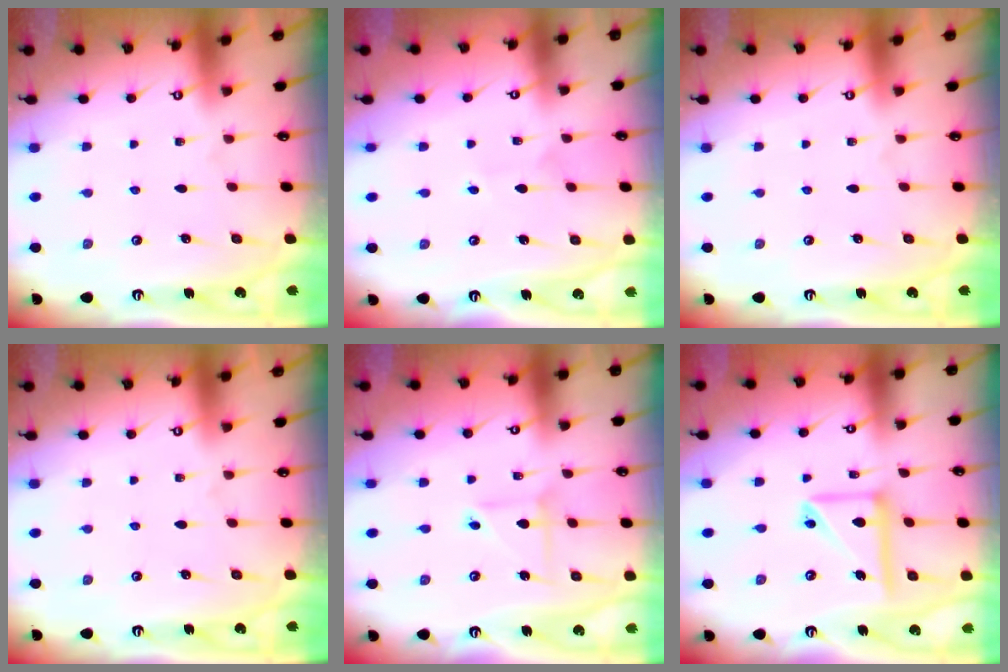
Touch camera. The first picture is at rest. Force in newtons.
{"total": 2.9, "press": 2.8, "slide": 0.4}
{"total": 0.0}
{"total": 0.0}
{"total": 3.6, "press": 3.5, "slide": 0.4}
{"total": 13.2, "press": 13.1, "slide": 1.6}